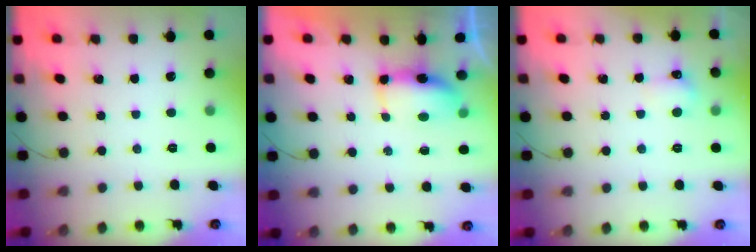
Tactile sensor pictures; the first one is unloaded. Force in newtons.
{"total": 6.6, "press": 6.3, "slide": 2.0}
{"total": 4.3, "press": 4.2, "slide": 1.3}